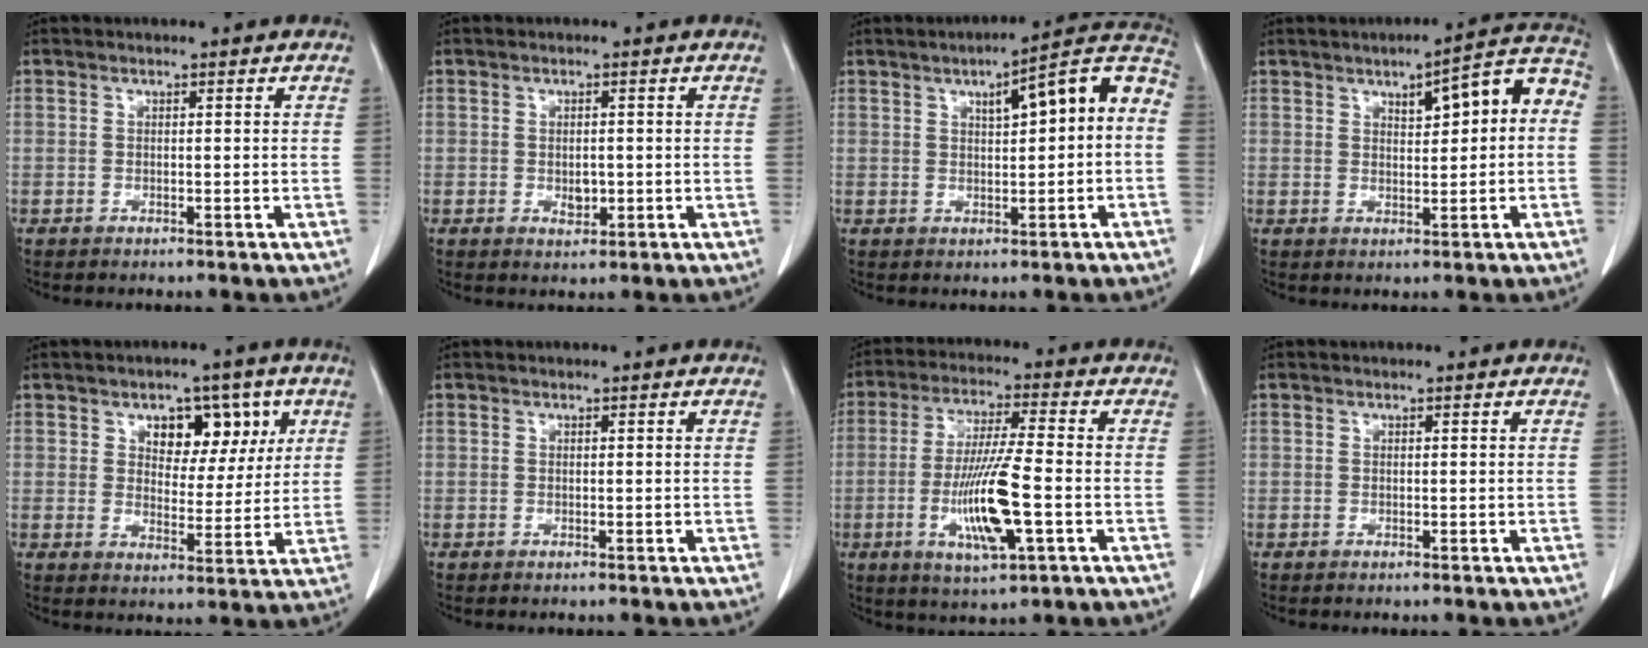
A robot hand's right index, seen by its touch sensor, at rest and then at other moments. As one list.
[{"total": 2.2, "force": [-0.3, 1.3, 1.8], "torque": [-0.030, -0.001, 0.000]}, {"total": 10.9, "force": [1.9, 2.1, 10.5], "torque": [-0.137, 0.039, 0.020]}, {"total": 8.6, "force": [1.8, 2.5, 8.0], "torque": [-0.099, 0.035, 0.020]}, {"total": 8.4, "force": [3.7, 5.1, 5.6], "torque": [-0.068, 0.016, 0.058]}, {"total": 0.0}, {"total": 12.1, "force": [-3.1, 1.0, 11.7], "torque": [-0.227, -0.014, -0.056]}, {"total": 0.0}]